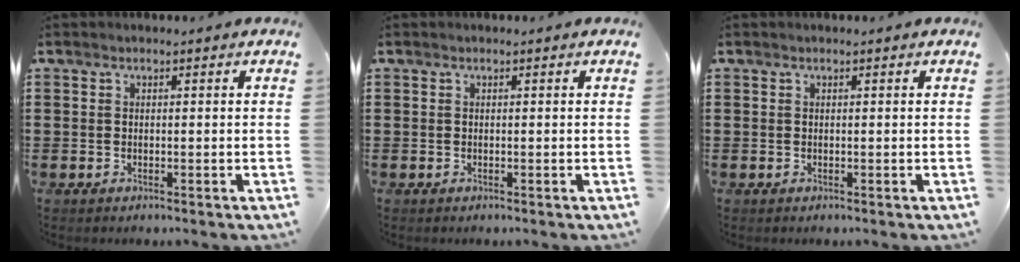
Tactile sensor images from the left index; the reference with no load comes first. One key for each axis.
{"total": 0.0}
{"total": 0.0}